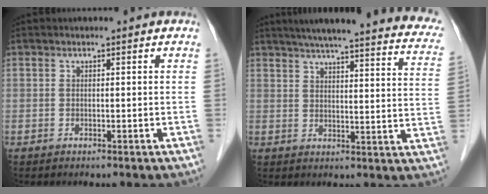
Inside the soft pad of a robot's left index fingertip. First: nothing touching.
{"total": 27.9, "force": [24.1, 3.0, 13.7], "torque": [-0.188, -0.031, 0.279]}